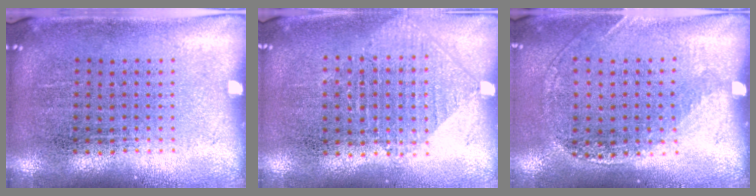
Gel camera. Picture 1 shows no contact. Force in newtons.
{"total": 0.9, "press": 0.9, "slide": 0.2}
{"total": 1.2, "press": 1.1, "slide": 0.5}